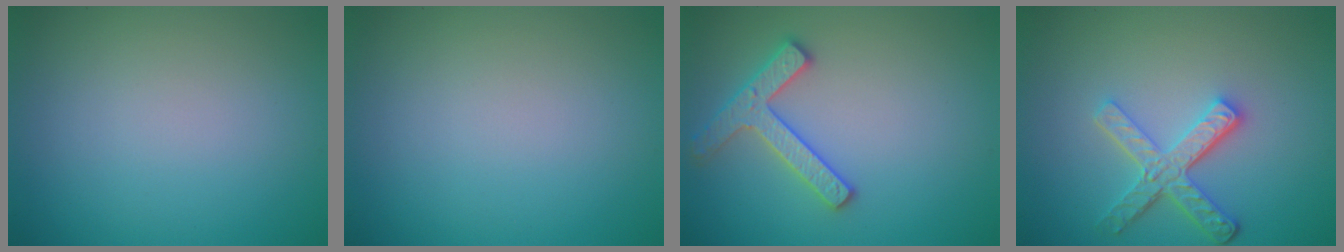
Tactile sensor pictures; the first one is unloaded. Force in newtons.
{"total": 0.0}
{"total": 2.8, "press": 2.8, "slide": 0.3}
{"total": 4.2, "press": 3.3, "slide": 2.7}